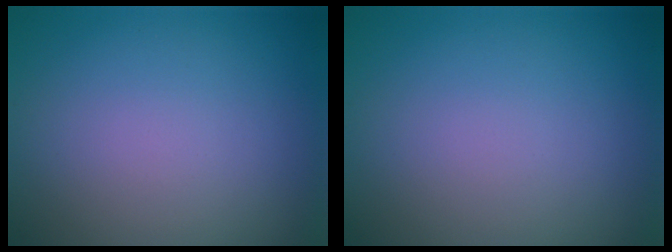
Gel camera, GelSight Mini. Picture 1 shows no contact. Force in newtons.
{"total": 0.0}